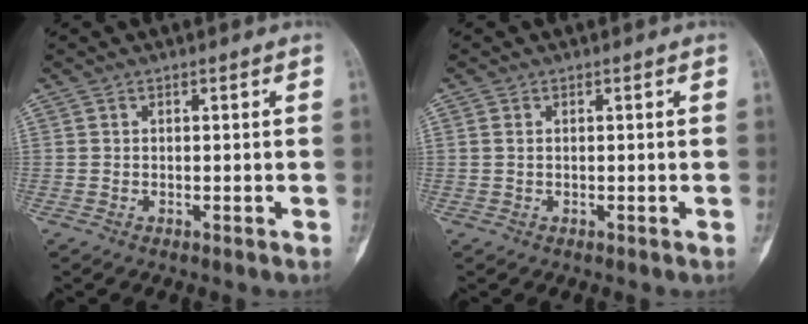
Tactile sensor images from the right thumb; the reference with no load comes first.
{"total": 0.7, "force": [0.2, 0.5, 0.5], "torque": [-0.014, 0.002, 0.005]}